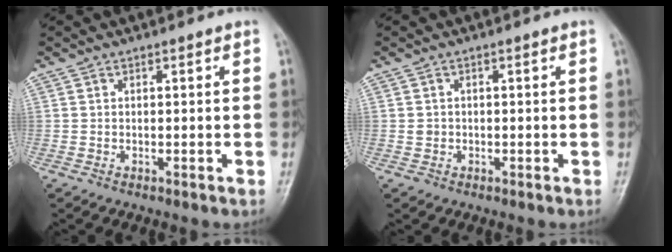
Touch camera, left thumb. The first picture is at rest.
{"total": 1.3, "force": [-0.3, 1.3, 0.3], "torque": [0.000, 0.004, -0.004]}